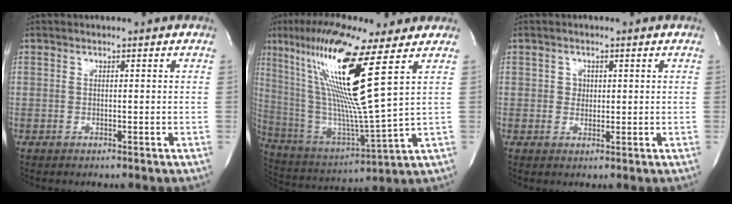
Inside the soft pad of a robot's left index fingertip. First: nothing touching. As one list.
[{"total": 19.5, "force": [9.1, -0.6, 17.3], "torque": [-0.346, -0.016, 0.157]}, {"total": 1.4, "force": [0.1, 1.3, 0.5], "torque": [-0.009, -0.005, 0.001]}]